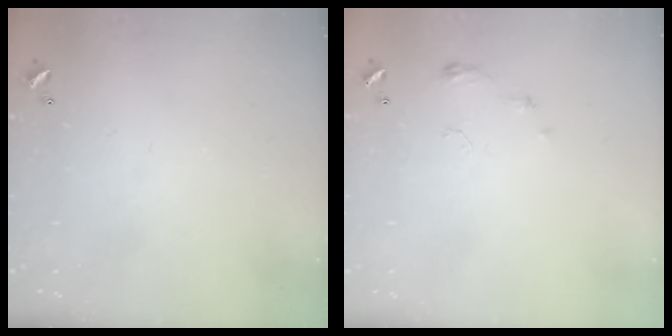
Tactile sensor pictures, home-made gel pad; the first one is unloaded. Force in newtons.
{"total": 4.5, "press": 4.5, "slide": 0.6}